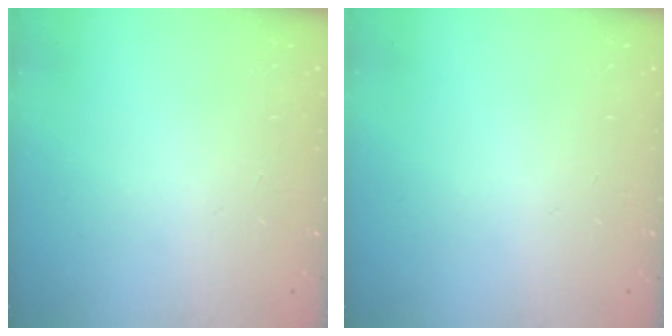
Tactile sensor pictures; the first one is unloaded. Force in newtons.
{"total": 0.0}